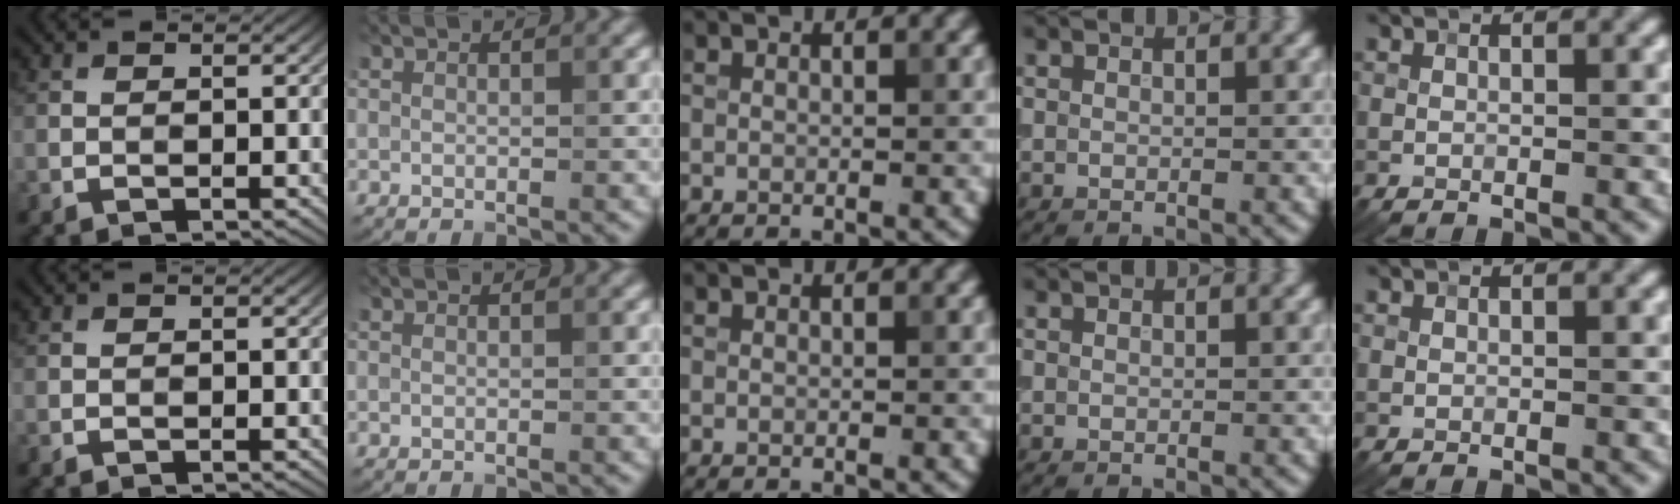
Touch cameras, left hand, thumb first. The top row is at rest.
{}